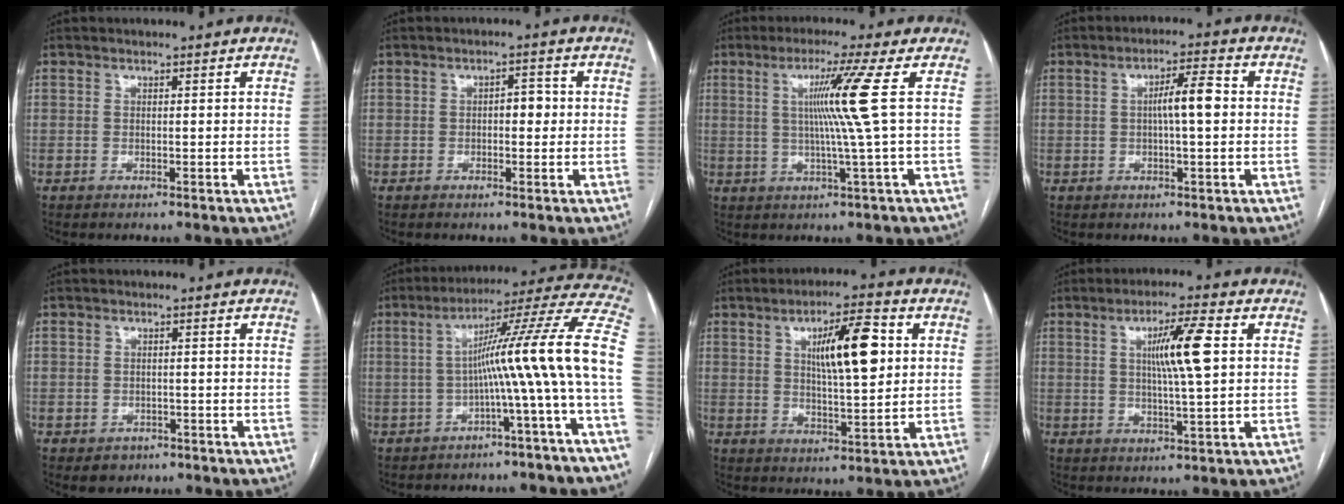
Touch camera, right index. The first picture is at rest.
{"total": 2.6, "force": [-0.1, 1.3, 2.2], "torque": [-0.028, 0.013, -0.002]}
{"total": 8.1, "force": [1.4, -2.9, 7.4], "torque": [-0.137, -0.002, 0.036]}
{"total": 5.4, "force": [0.2, 0.6, 5.4], "torque": [-0.091, 0.013, 0.002]}
{"total": 3.0, "force": [-1.6, 2.5, 0.5], "torque": [0.000, 0.009, -0.016]}
{"total": 15.6, "force": [-2.5, -2.5, 15.2], "torque": [-0.195, 0.034, -0.048]}
{"total": 10.6, "force": [2.8, 2.2, 10.0], "torque": [-0.164, 0.009, 0.047]}
{"total": 8.3, "force": [1.7, 0.1, 8.1], "torque": [-0.140, 0.003, 0.030]}